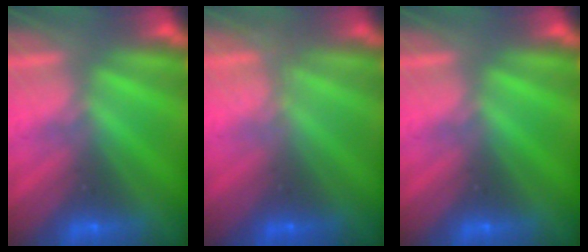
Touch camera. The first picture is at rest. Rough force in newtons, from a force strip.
{"total": 1.2}
{"total": 0.0}